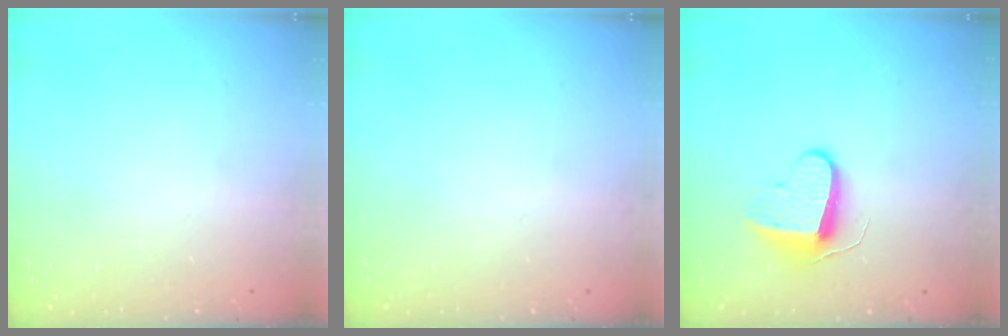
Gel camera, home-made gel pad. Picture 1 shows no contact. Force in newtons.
{"total": 0.0}
{"total": 8.9, "press": 8.9, "slide": 0.1}